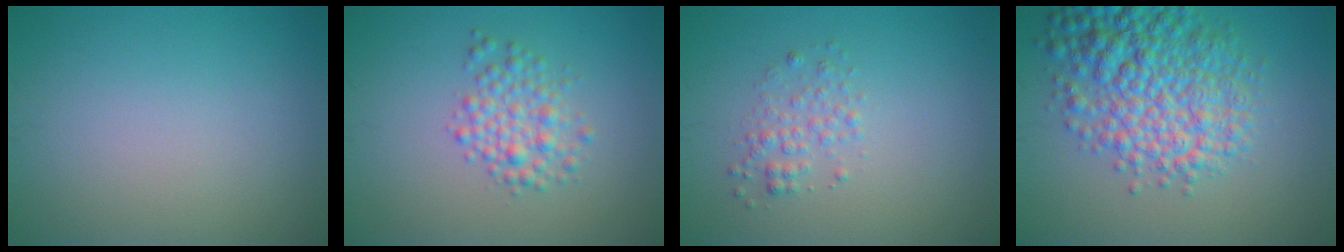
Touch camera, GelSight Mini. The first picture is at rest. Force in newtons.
{"total": 2.9, "press": 2.9, "slide": 0.0}
{"total": 1.8, "press": 1.8, "slide": 0.1}
{"total": 8.2, "press": 8.2, "slide": 0.3}